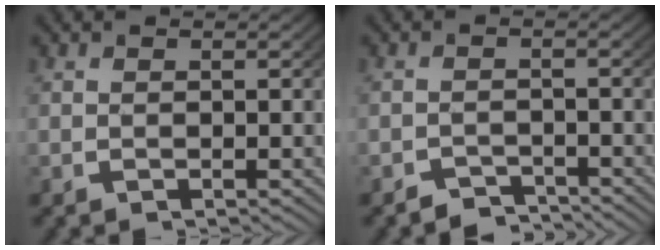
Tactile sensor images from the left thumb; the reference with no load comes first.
{"total": 2.5, "force": [-2.3, 0.7, 0.5], "torque": [-0.002, -0.010, -0.043]}